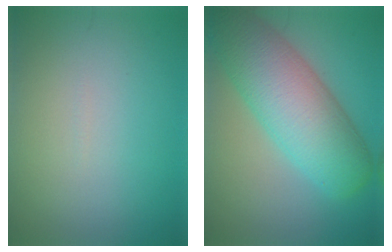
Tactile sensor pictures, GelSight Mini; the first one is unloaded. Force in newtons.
{"total": 9.5, "press": 9.5, "slide": 0.3}